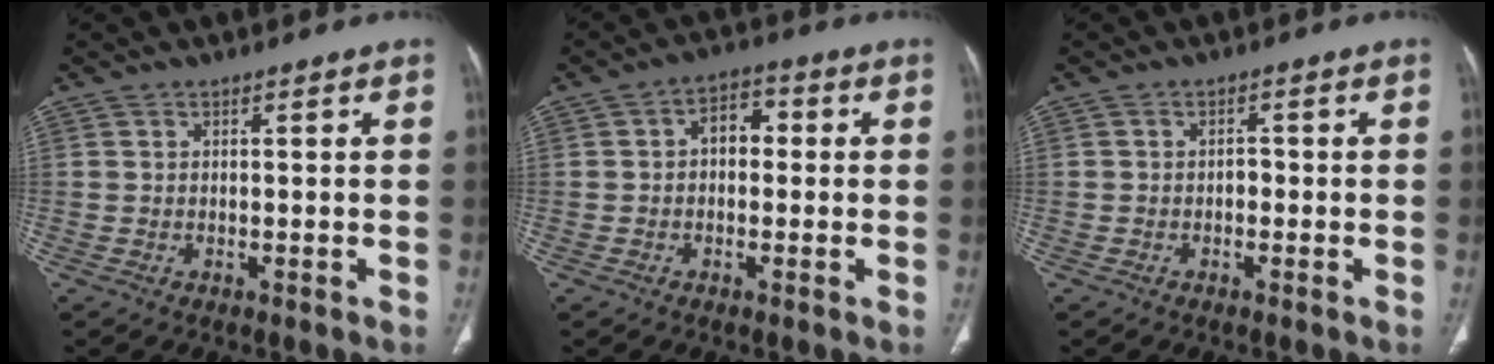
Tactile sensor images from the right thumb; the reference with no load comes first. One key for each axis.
{"total": 5.2, "fx": 0.3, "fy": 3.6, "fz": 3.8, "tx": -0.041, "ty": 0.021, "tz": -0.006}
{"total": 1.3, "fx": -0.4, "fy": 1.0, "fz": 0.8, "tx": -0.006, "ty": 0.005, "tz": -0.010}